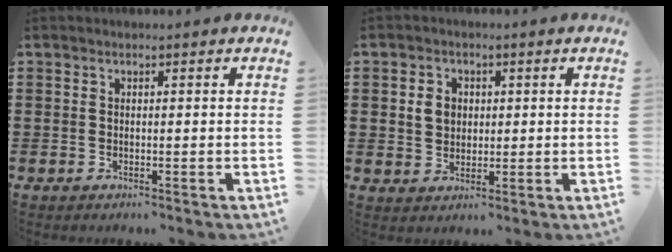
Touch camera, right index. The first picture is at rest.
{"total": 3.5, "force": [0.6, 3.0, 1.8], "torque": [-0.045, 0.012, 0.008]}